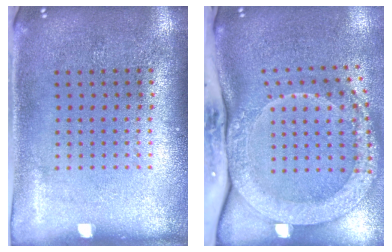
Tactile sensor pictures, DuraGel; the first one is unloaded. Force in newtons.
{"total": 3.1, "press": 2.2, "slide": 2.2}